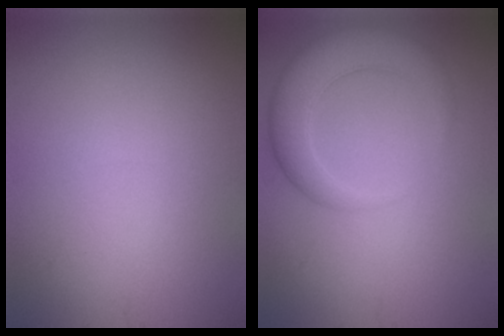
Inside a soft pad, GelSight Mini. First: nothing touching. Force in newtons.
{"total": 4.9, "press": 4.9, "slide": 0.4}